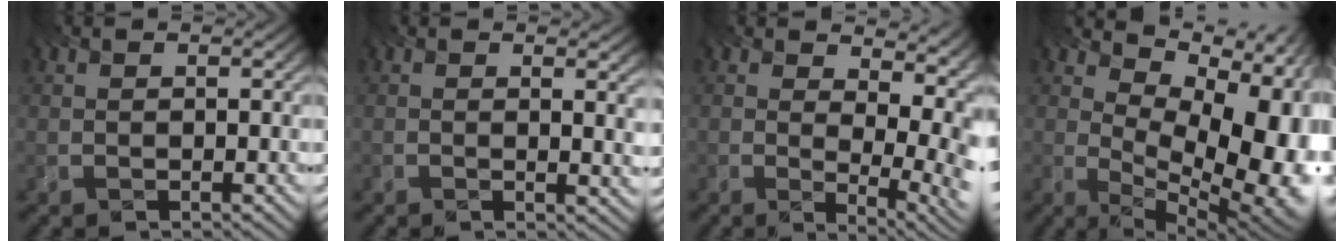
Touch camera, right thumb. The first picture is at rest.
{"total": 4.1, "force": [1.8, 1.2, 3.5], "torque": [-0.030, 0.010, 0.007]}
{"total": 12.1, "force": [5.4, 5.9, 9.2], "torque": [-0.125, 0.024, 0.078]}
{"total": 12.3, "force": [1.3, 6.7, 10.2], "torque": [-0.133, -0.010, 0.024]}